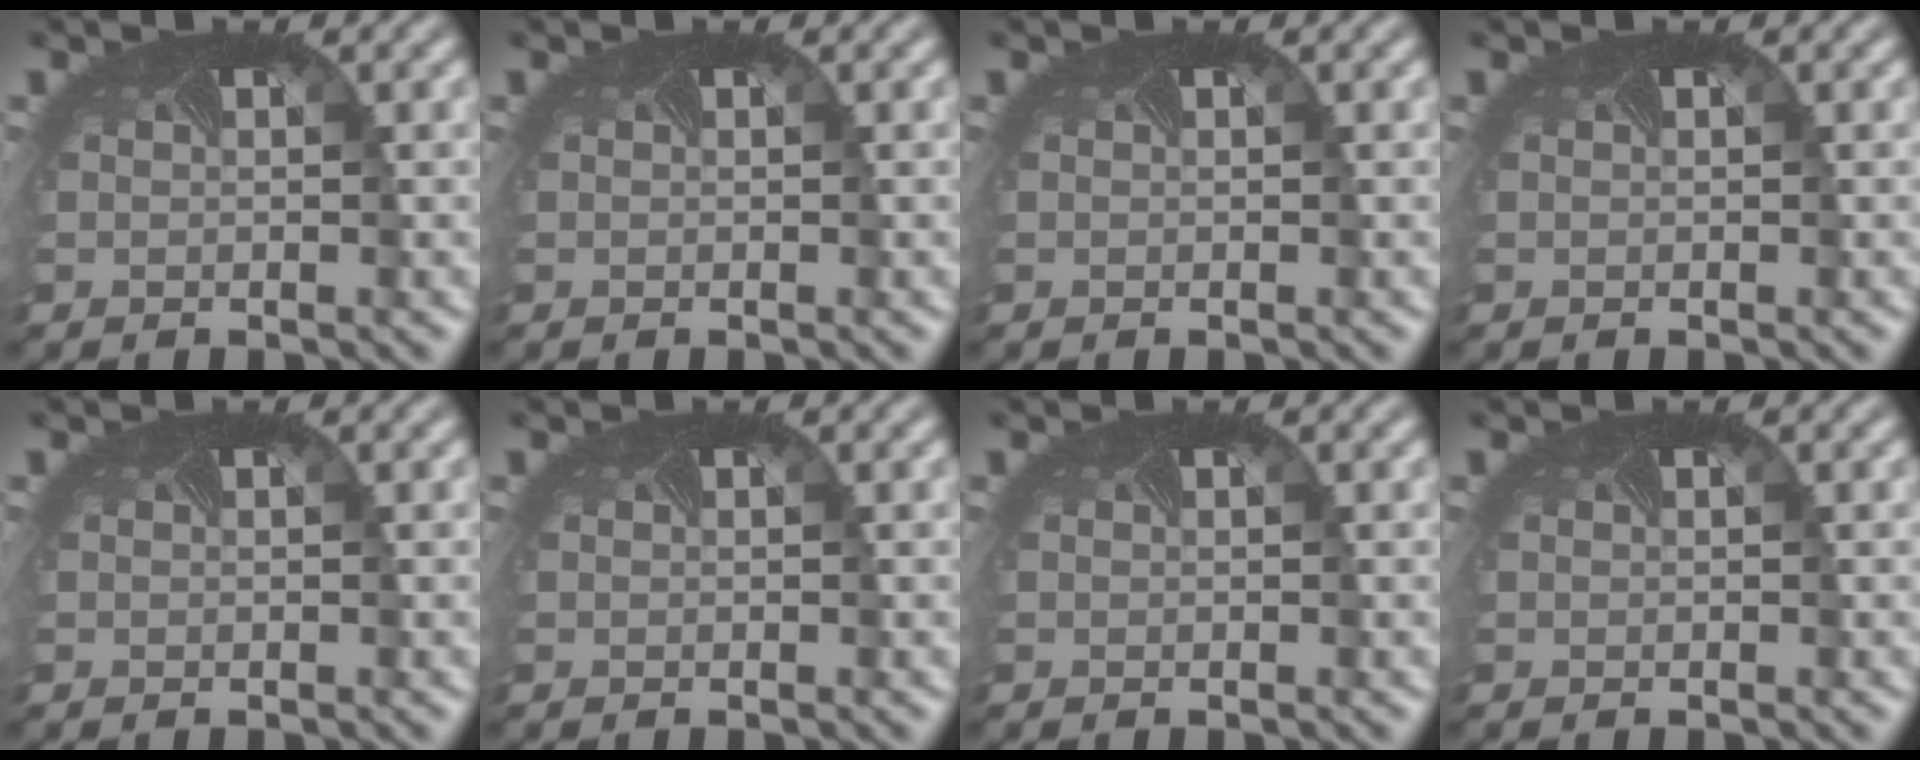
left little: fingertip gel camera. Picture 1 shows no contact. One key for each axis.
{"total": 0.0}
{"total": 0.0}
{"total": 0.0}
{"total": 0.0}
{"total": 0.0}
{"total": 0.0}
{"total": 0.0}